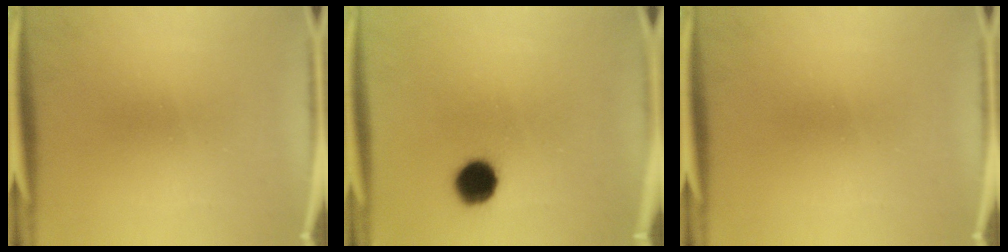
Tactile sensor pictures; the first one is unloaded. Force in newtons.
{"total": 8.1}
{"total": 0.0}